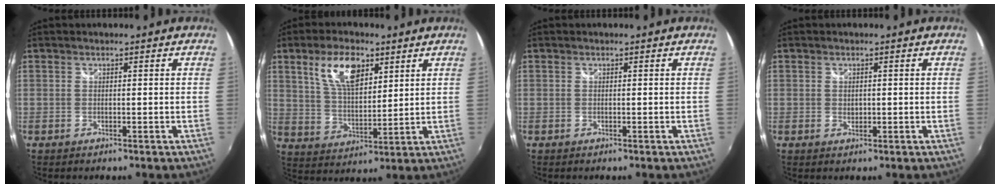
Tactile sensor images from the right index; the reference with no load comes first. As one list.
[{"total": 10.8, "force": [5.5, 4.9, 7.9], "torque": [-0.145, 0.012, 0.107]}, {"total": 0.0}, {"total": 1.3, "force": [0.0, 1.0, 0.7], "torque": [-0.010, 0.000, 0.000]}]